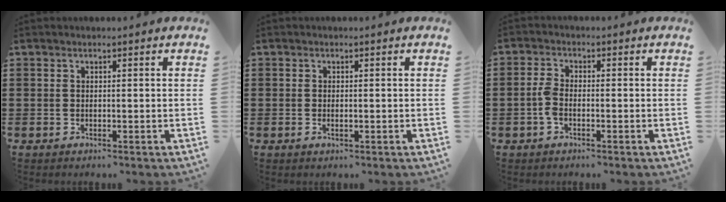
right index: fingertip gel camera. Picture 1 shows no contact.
{"total": 0.6, "force": [-0.1, 0.2, 0.6], "torque": [-0.010, -0.003, -0.001]}
{"total": 2.8, "force": [-1.0, 1.2, 2.4], "torque": [-0.065, -0.004, -0.026]}